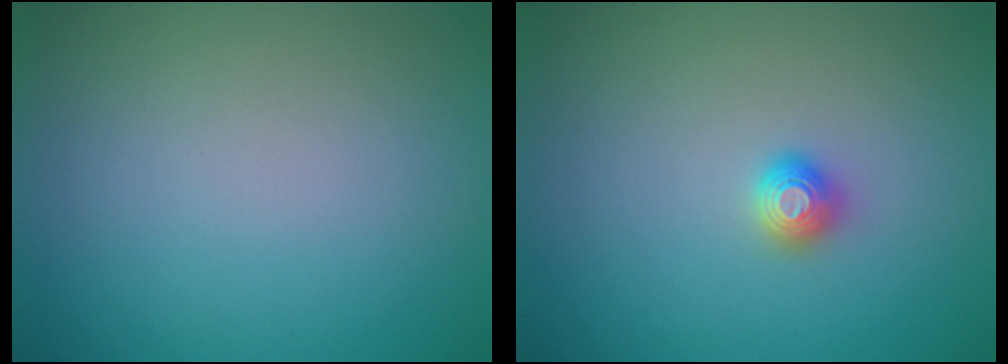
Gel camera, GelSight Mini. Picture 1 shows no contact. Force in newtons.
{"total": 1.2, "press": 1.2, "slide": 0.2}